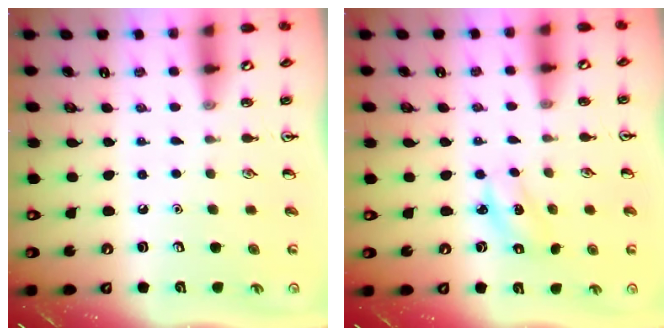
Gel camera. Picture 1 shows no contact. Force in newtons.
{"total": 2.2, "press": 2.1, "slide": 0.5}